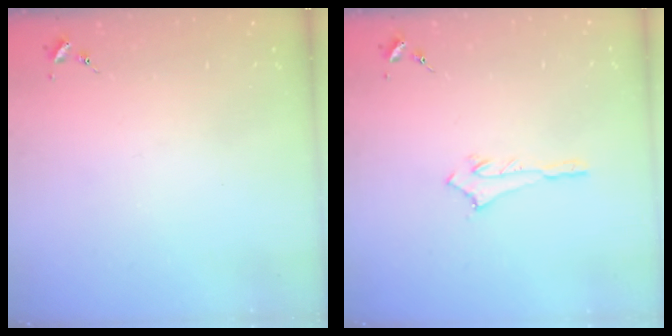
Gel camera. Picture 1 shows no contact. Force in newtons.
{"total": 2.9, "press": 2.9, "slide": 0.2}